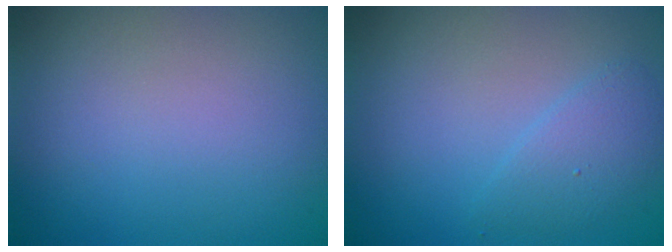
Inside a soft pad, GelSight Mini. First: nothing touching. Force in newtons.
{"total": 2.0, "press": 2.0, "slide": 0.2}